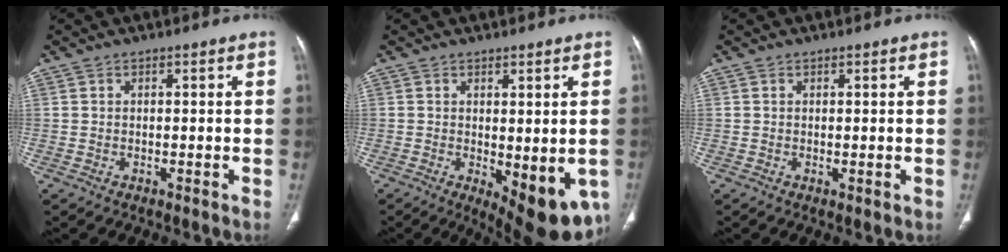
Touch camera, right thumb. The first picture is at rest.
{"total": 11.6, "force": [-3.0, 4.5, 10.2], "torque": [-0.116, -0.023, -0.026]}
{"total": 0.5, "force": [0.0, 0.2, 0.5], "torque": [-0.015, -0.005, 0.002]}